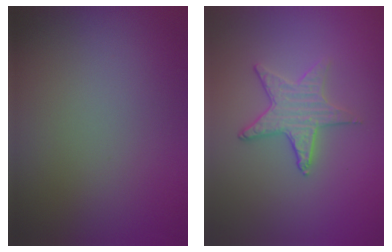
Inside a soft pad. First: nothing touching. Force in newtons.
{"total": 2.8, "press": 2.7, "slide": 0.7}